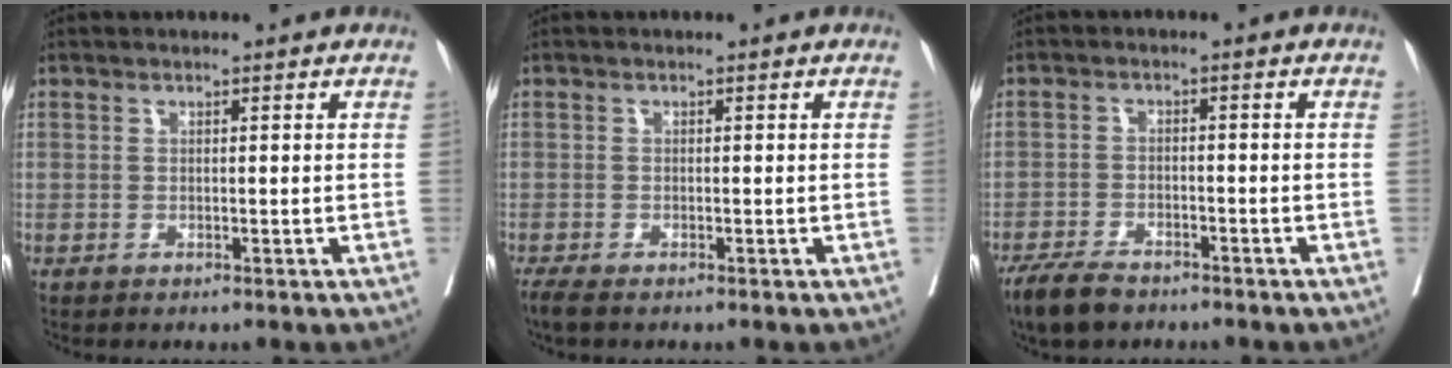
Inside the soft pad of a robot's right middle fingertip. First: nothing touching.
{"total": 2.4, "force": [-2.0, 0.4, 1.3], "torque": [-0.027, -0.010, -0.034]}
{"total": 5.2, "force": [-4.3, 1.8, 2.2], "torque": [-0.041, -0.006, -0.078]}